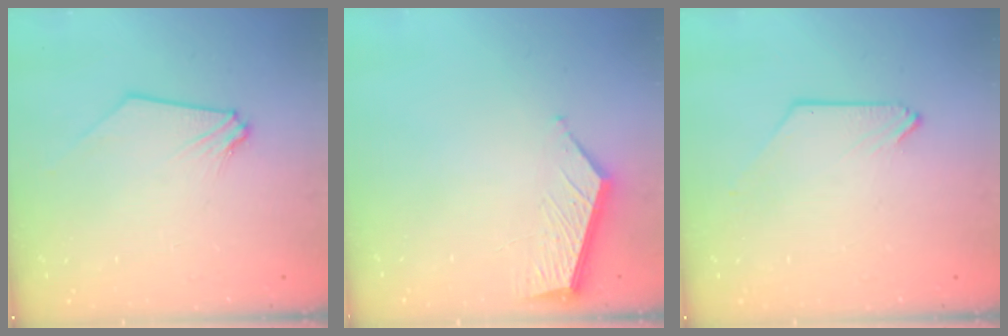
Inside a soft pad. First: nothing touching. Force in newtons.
{"total": 6.2, "press": 6.2, "slide": 0.5}
{"total": 0.0}